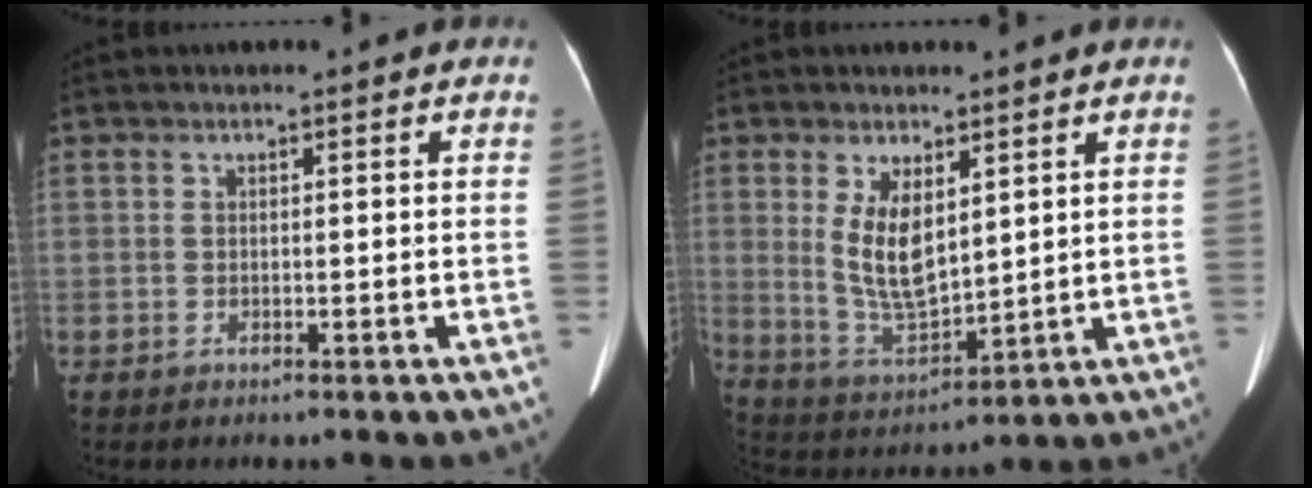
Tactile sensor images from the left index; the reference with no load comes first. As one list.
[{"total": 8.7, "force": [2.6, 3.4, 7.5], "torque": [-0.151, -0.009, 0.061]}]